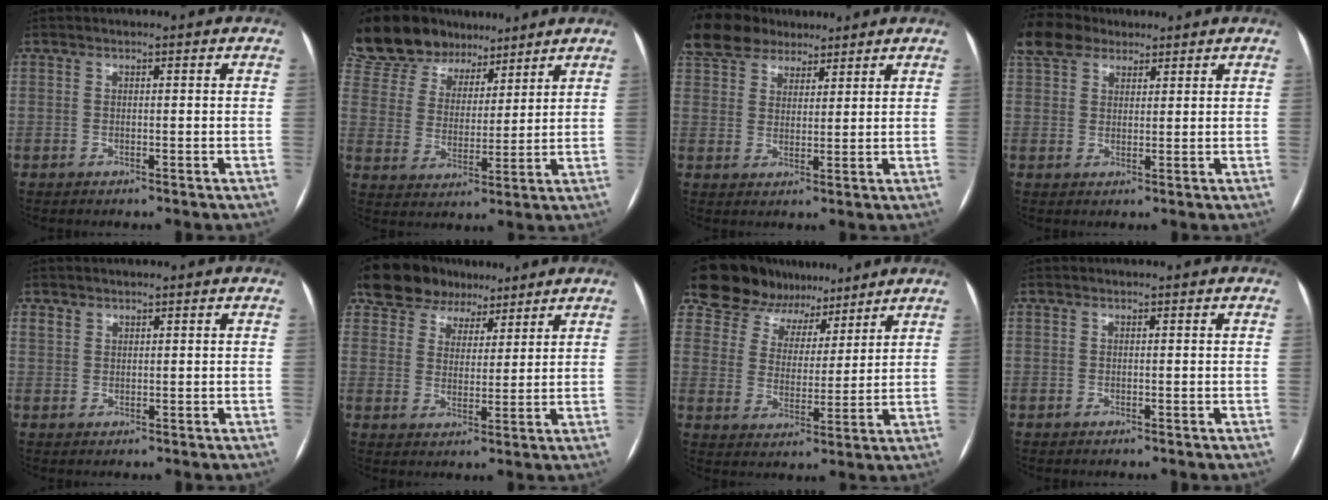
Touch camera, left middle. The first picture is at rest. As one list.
[{"total": 16.4, "force": [13.3, 8.1, 5.0], "torque": [-0.113, 0.043, 0.238]}, {"total": 10.5, "force": [8.4, 5.4, 3.3], "torque": [-0.069, 0.039, 0.155]}, {"total": 7.7, "force": [5.9, 4.0, 2.7], "torque": [-0.064, 0.034, 0.116]}, {"total": 1.2, "force": [0.9, 0.8, 0.1], "torque": [0.002, 0.003, 0.017]}, {"total": 9.7, "force": [7.3, 5.8, 2.6], "torque": [-0.037, 0.028, 0.121]}, {"total": 12.6, "force": [10.4, 6.8, 2.1], "torque": [-0.038, 0.023, 0.169]}, {"total": 0.0}]